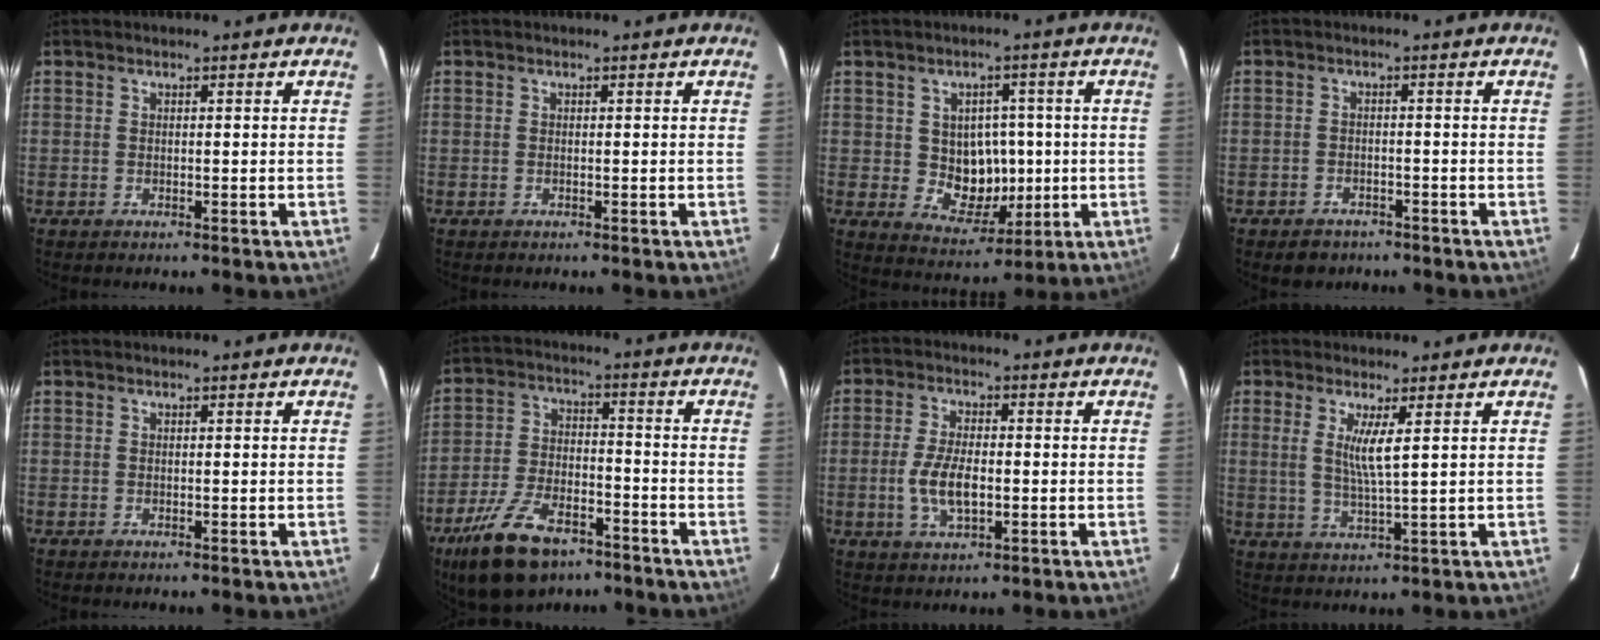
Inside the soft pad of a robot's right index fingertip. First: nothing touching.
{"total": 0.0}
{"total": 8.3, "force": [-0.1, 7.1, 4.4], "torque": [-0.080, 0.003, 0.015]}
{"total": 3.9, "force": [-2.8, 2.6, 0.7], "torque": [-0.023, 0.006, -0.039]}
{"total": 0.0}
{"total": 15.5, "force": [-10.4, 7.4, 8.8], "torque": [-0.192, -0.013, -0.178]}
{"total": 7.2, "force": [-1.4, 3.1, 6.4], "torque": [-0.134, -0.003, -0.024]}
{"total": 5.1, "force": [1.7, -0.1, 4.8], "torque": [-0.094, -0.011, 0.032]}